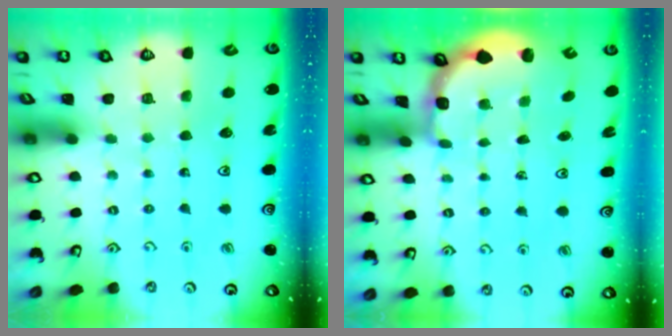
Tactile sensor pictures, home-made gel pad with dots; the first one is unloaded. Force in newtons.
{"total": 2.4, "press": 1.7, "slide": 1.6}